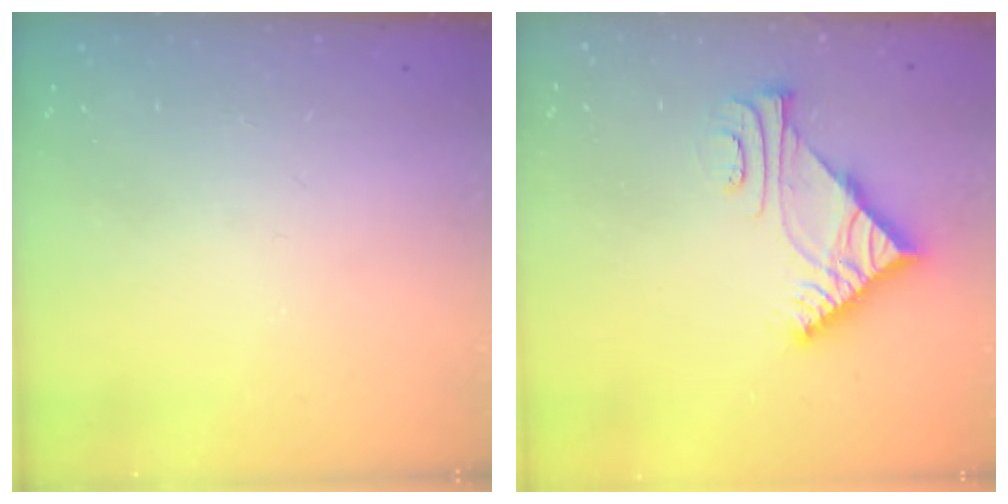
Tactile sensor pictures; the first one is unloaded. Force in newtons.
{"total": 8.0, "press": 7.9, "slide": 0.8}